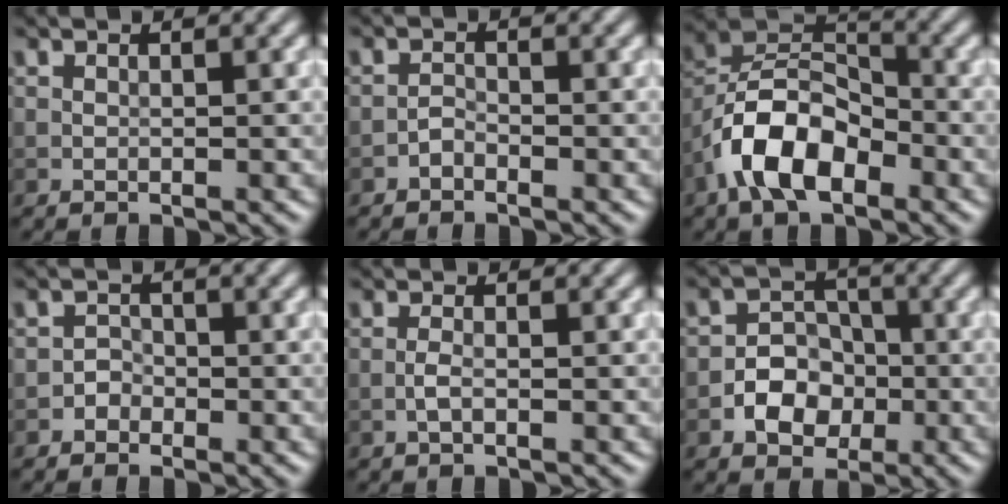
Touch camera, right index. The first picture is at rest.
{"total": 0.9, "force": [-0.7, 0.4, 0.4], "torque": [-0.006, 0.003, -0.017]}
{"total": 8.1, "force": [-4.1, 4.3, 5.5], "torque": [-0.099, 0.011, -0.086]}
{"total": 1.1, "force": [-0.7, 0.9, 0.1], "torque": [0.004, 0.005, -0.013]}
{"total": 1.1, "force": [-0.4, 0.3, 1.0], "torque": [-0.022, 0.001, -0.011]}
{"total": 3.9, "force": [-1.3, 3.1, 1.9], "torque": [-0.018, 0.004, -0.024]}